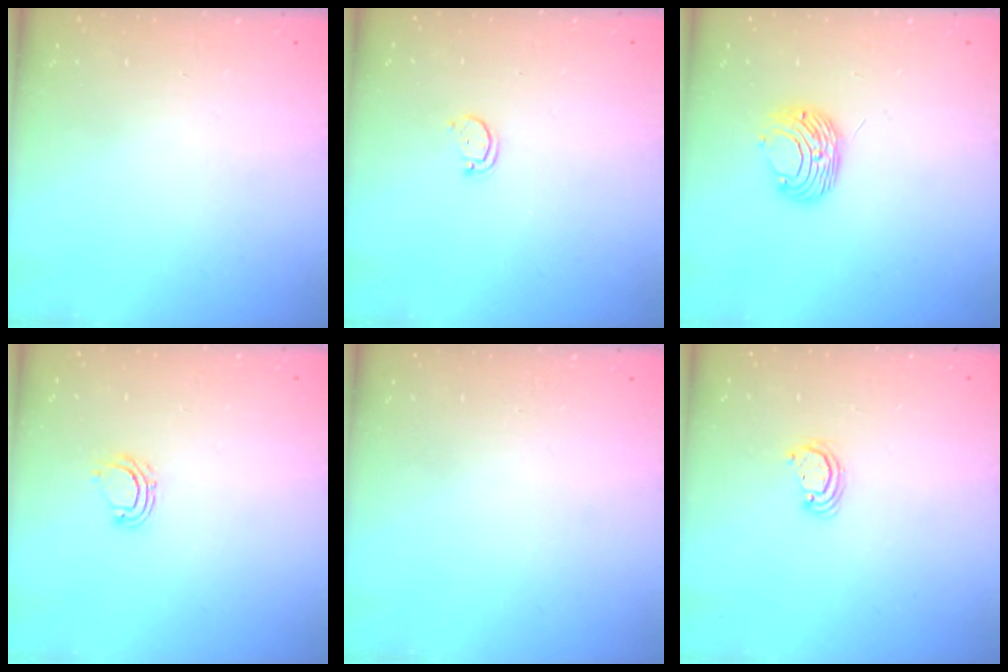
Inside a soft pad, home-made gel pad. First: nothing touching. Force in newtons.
{"total": 1.8, "press": 1.8, "slide": 0.1}
{"total": 8.5, "press": 8.5, "slide": 0.6}
{"total": 4.5, "press": 4.5, "slide": 0.2}
{"total": 0.0}
{"total": 2.5, "press": 2.5, "slide": 0.2}